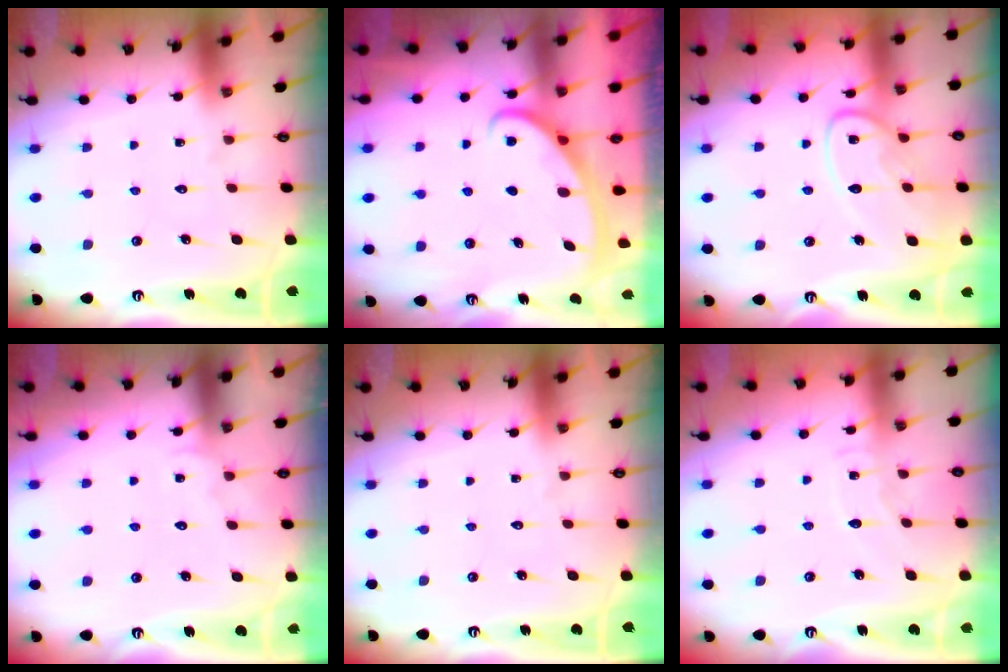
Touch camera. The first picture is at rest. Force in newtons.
{"total": 2.8, "press": 2.8, "slide": 0.4}
{"total": 12.4, "press": 12.4, "slide": 1.0}
{"total": 2.4, "press": 2.4, "slide": 0.2}
{"total": 0.0}
{"total": 5.3, "press": 5.3, "slide": 0.5}